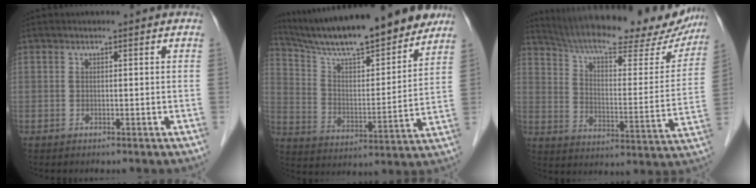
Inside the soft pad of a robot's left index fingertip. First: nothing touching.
{"total": 20.4, "force": [17.8, 2.6, 9.7], "torque": [-0.165, 0.000, 0.281]}
{"total": 26.0, "force": [22.3, 6.2, 11.8], "torque": [-0.188, -0.008, 0.296]}